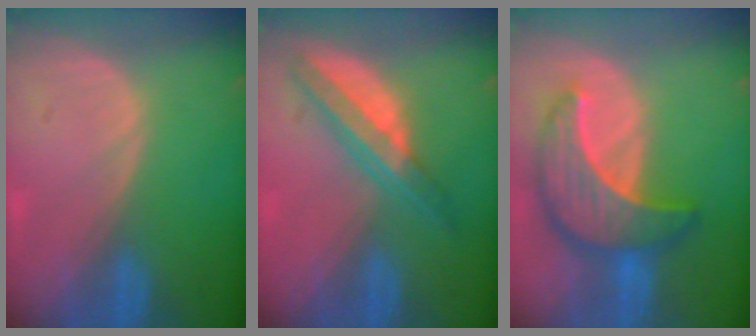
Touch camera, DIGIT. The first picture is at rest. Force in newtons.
{"total": 6.5, "press": 5.7, "slide": 3.1}
{"total": 10.0, "press": 10.0, "slide": 0.6}